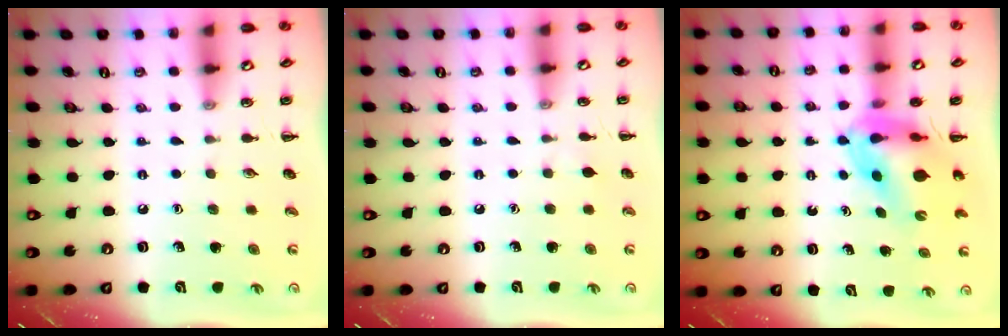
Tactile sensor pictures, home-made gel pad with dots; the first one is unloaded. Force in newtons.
{"total": 2.7, "press": 2.5, "slide": 1.1}
{"total": 9.2, "press": 8.8, "slide": 2.9}